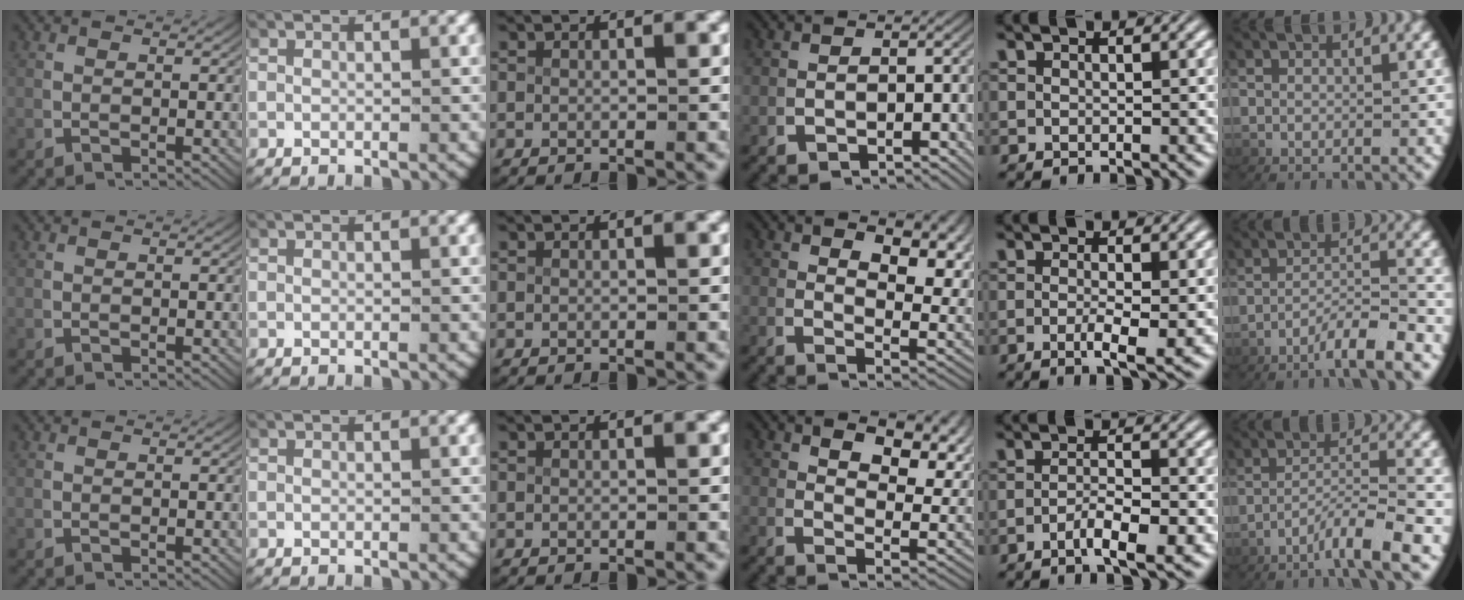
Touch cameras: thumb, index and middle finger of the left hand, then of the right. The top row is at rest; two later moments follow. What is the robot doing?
{"motion": "lift_and_place", "object": "map"}